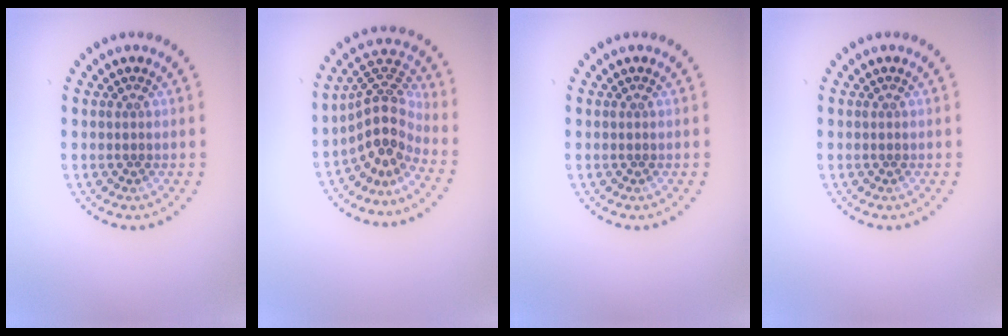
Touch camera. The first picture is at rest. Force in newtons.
{"total": 4.3, "press": 3.0, "slide": 3.1}
{"total": 0.0}
{"total": 0.0}